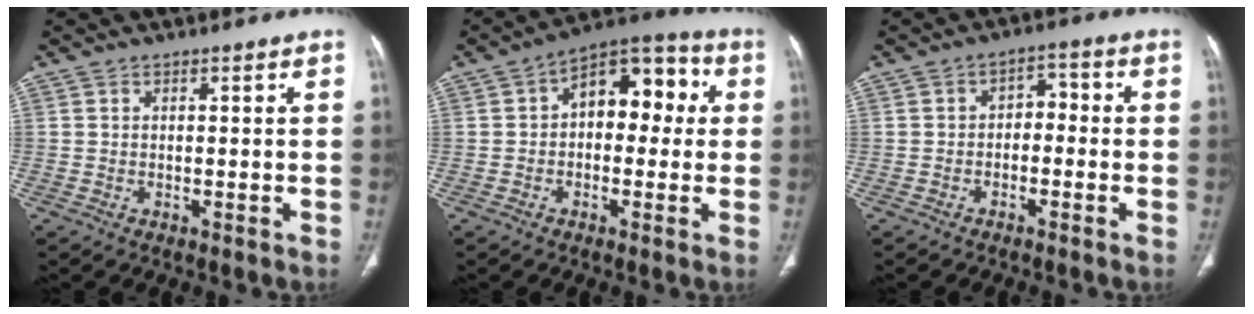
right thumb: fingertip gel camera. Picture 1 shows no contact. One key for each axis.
{"total": 12.2, "fx": 1.3, "fy": 7.6, "fz": 9.4, "tx": -0.082, "ty": 0.038, "tz": 0.005}
{"total": 4.0, "fx": -1.3, "fy": 2.8, "fz": 2.5, "tx": -0.016, "ty": 0.027, "tz": -0.030}